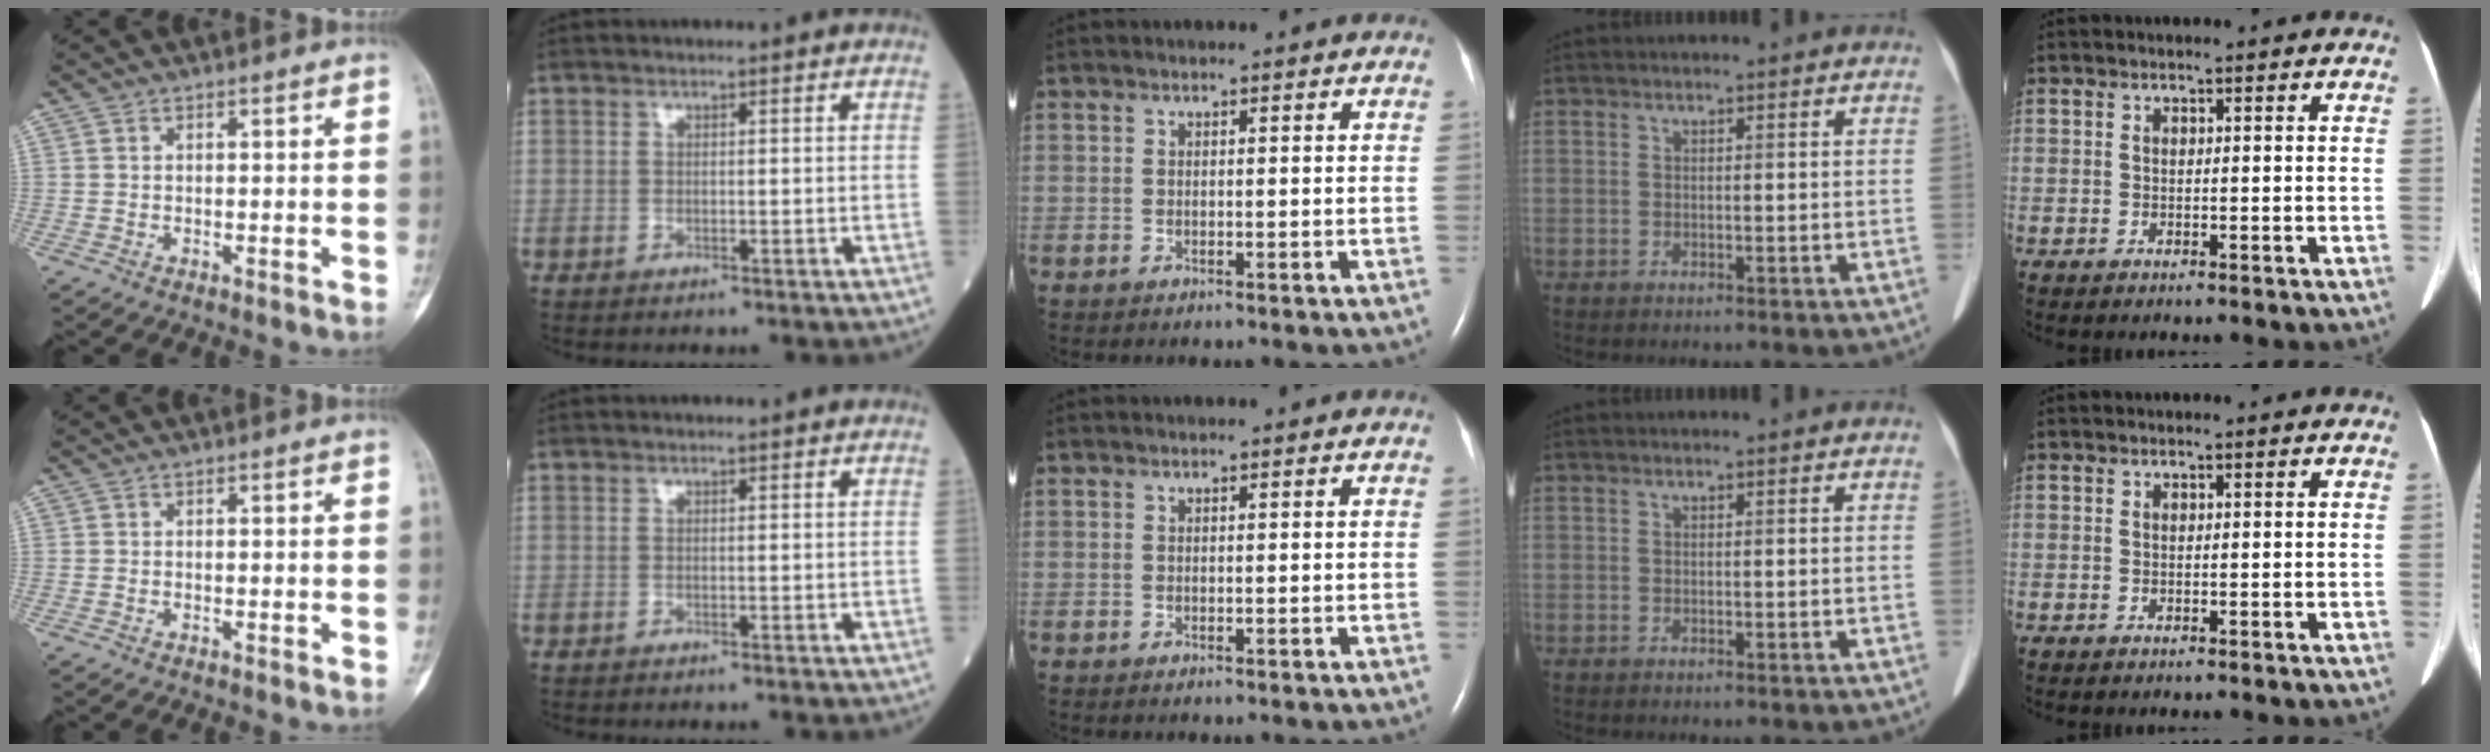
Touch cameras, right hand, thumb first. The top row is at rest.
{}